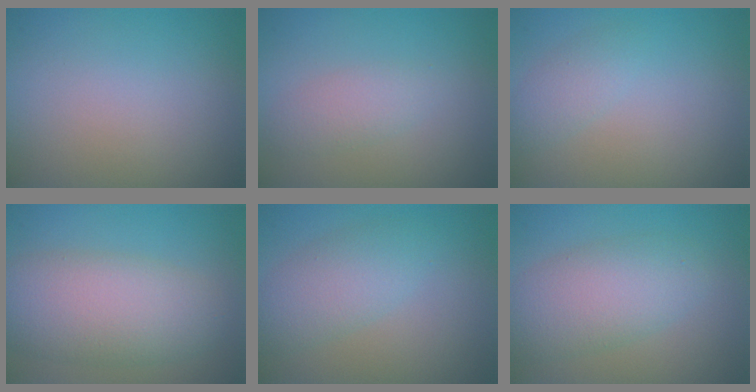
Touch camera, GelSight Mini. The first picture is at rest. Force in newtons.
{"total": 1.8, "press": 1.8, "slide": 0.0}
{"total": 1.6, "press": 1.6, "slide": 0.0}
{"total": 7.1, "press": 7.1, "slide": 0.1}
{"total": 3.4, "press": 3.4, "slide": 0.1}
{"total": 5.1, "press": 5.1, "slide": 0.1}